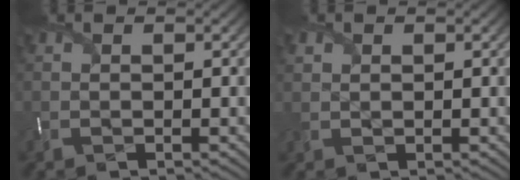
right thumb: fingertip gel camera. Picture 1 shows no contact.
{"total": 1.0, "force": [0.7, 0.6, -0.3], "torque": [0.002, 0.000, 0.015]}